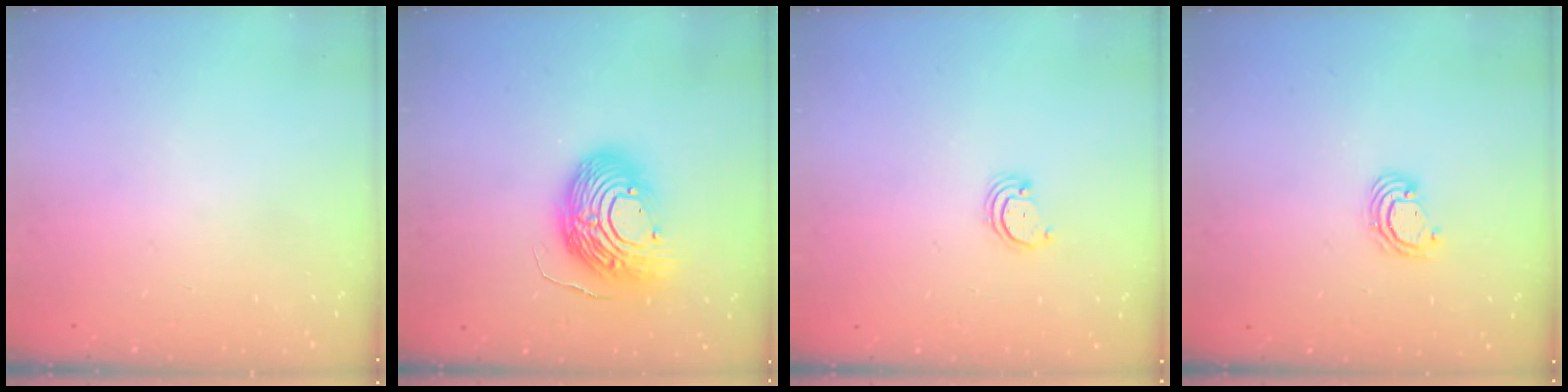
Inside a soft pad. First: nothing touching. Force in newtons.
{"total": 16.0, "press": 15.8, "slide": 2.4}
{"total": 2.8, "press": 2.8, "slide": 0.3}
{"total": 3.8, "press": 3.8, "slide": 0.1}